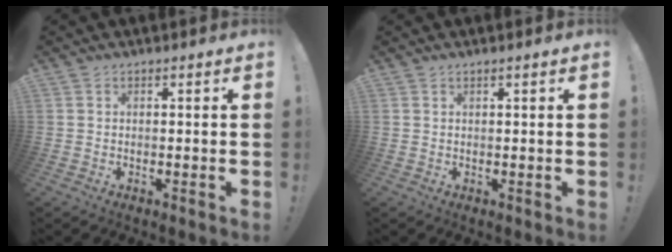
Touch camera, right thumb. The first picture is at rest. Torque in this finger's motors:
{"motor_torque": [-0.03, 0.10, -0.13, -0.11, 0.11]}